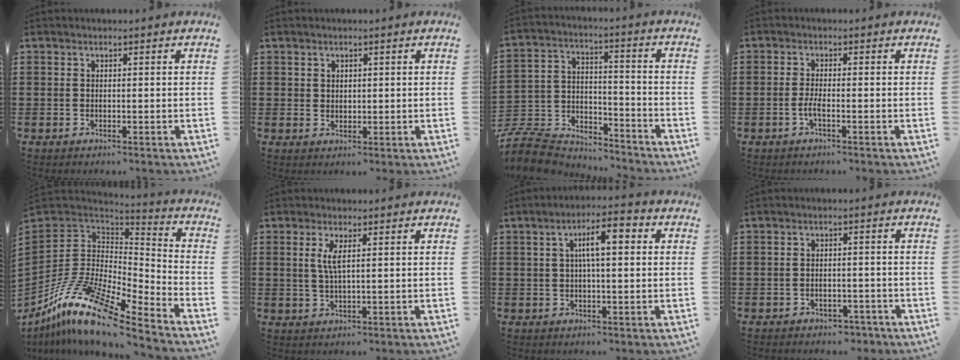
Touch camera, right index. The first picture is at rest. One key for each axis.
{"total": 1.5, "fx": 1.0, "fy": 1.1, "fz": 0.2, "tx": -0.008, "ty": 0.006, "tz": 0.018}
{"total": 9.3, "fx": -8.7, "fy": 2.7, "fz": 2.0, "tx": -0.058, "ty": 0.014, "tz": -0.174}
{"total": 2.3, "fx": -1.0, "fy": 0.2, "fz": 2.1, "tx": -0.053, "ty": -0.009, "tz": -0.023}
{"total": 15.7, "fx": -10.8, "fy": 4.8, "fz": 10.4, "tx": -0.232, "ty": 0.017, "tz": -0.208}
{"total": 3.0, "fx": 0.8, "fy": 0.5, "fz": 2.8, "tx": -0.060, "ty": 0.002, "tz": 0.013}
{"total": 6.2, "fx": 0.9, "fy": 1.5, "fz": 5.9, "tx": -0.105, "ty": 0.006, "tz": 0.011}
{"total": 2.3, "fx": -2.3, "fy": 0.6, "fz": 0.1, "tx": -0.009, "ty": -0.001, "tz": -0.047}